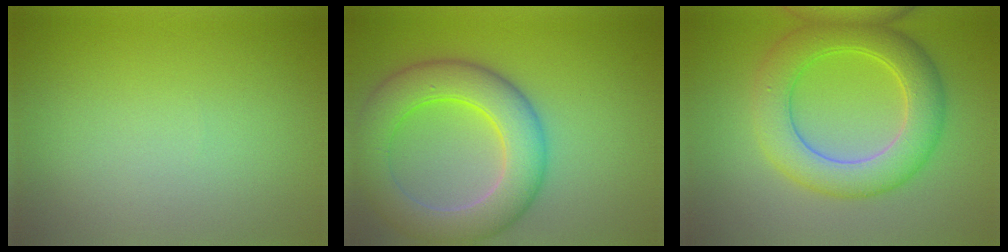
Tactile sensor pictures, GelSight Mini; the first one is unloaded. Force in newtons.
{"total": 8.1, "press": 8.1, "slide": 0.3}
{"total": 6.5, "press": 6.5, "slide": 0.0}